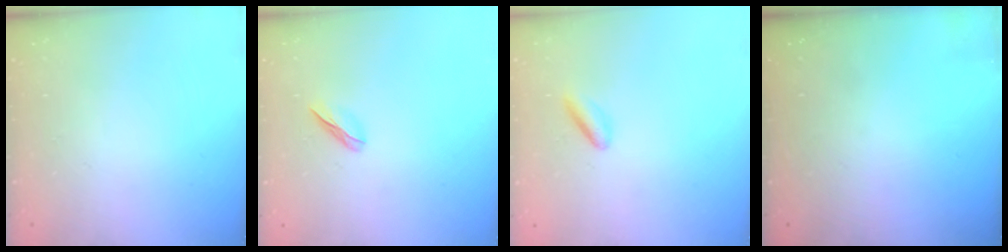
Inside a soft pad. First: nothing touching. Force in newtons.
{"total": 3.2, "press": 3.0, "slide": 1.0}
{"total": 3.0, "press": 2.9, "slide": 0.6}
{"total": 0.0}